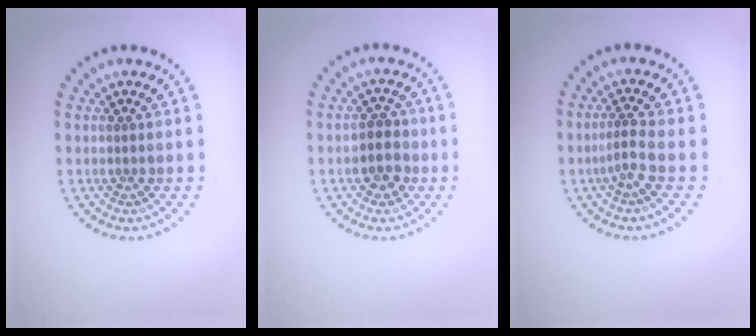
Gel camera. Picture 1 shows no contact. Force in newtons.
{"total": 2.7, "press": 2.5, "slide": 0.9}
{"total": 1.9, "press": 1.3, "slide": 1.4}